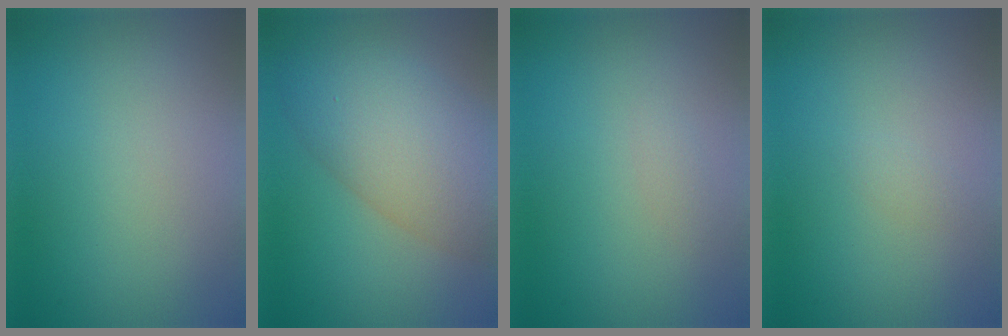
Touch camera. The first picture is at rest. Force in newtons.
{"total": 8.0, "press": 8.0, "slide": 0.5}
{"total": 0.6, "press": 0.6, "slide": 0.0}
{"total": 0.6, "press": 0.6, "slide": 0.1}